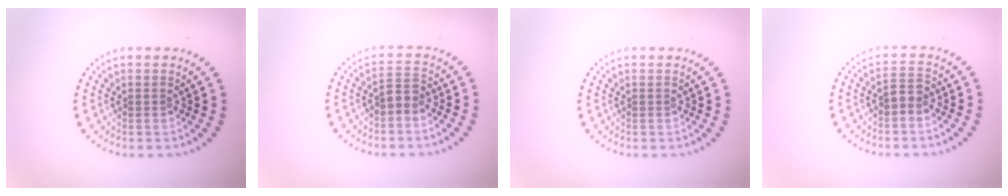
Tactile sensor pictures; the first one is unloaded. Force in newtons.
{"total": 1.5, "press": 1.3, "slide": 0.7}
{"total": 0.0}
{"total": 1.3, "press": 1.1, "slide": 0.6}